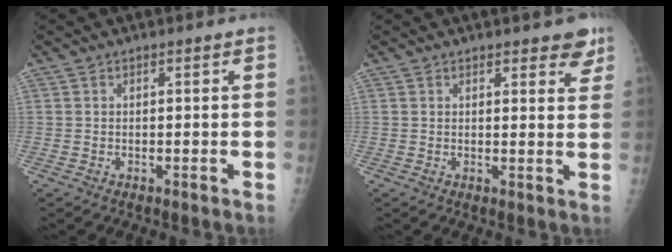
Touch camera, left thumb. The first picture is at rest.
{"total": 4.8, "force": [3.5, 1.8, 2.8], "torque": [-0.002, -0.017, 0.040]}